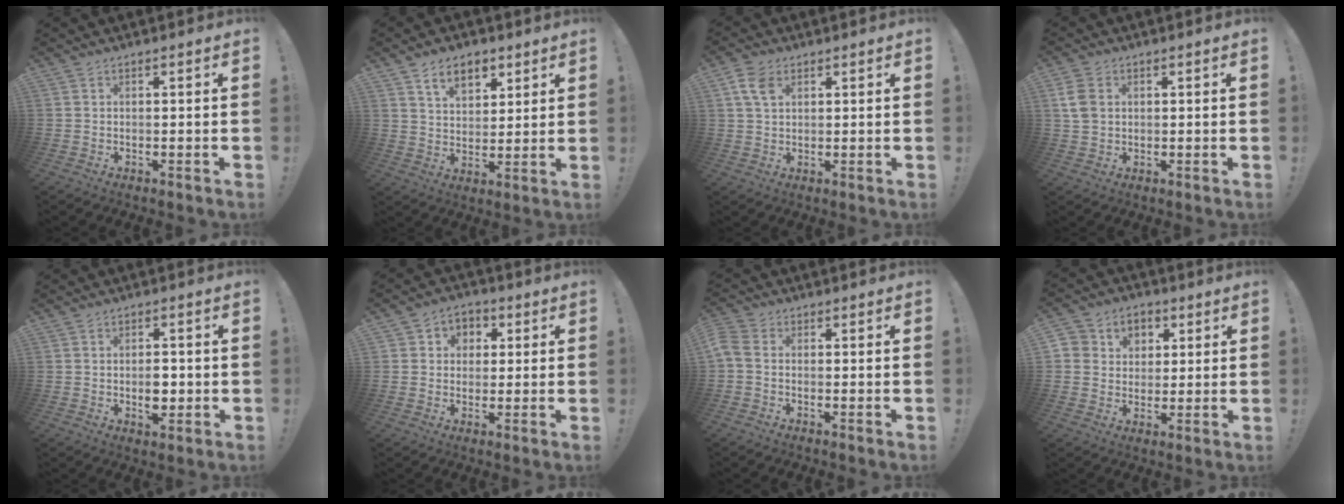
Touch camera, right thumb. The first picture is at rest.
{"total": 9.2, "force": [5.5, 5.6, 4.8], "torque": [-0.073, -0.019, 0.101]}
{"total": 6.2, "force": [2.6, 4.0, 3.9], "torque": [-0.070, 0.002, 0.051]}
{"total": 6.2, "force": [1.5, 4.6, 4.0], "torque": [-0.083, 0.001, 0.027]}
{"total": 4.6, "force": [-1.0, 3.3, 3.1], "torque": [-0.035, 0.003, -0.017]}
{"total": 5.3, "force": [0.0, 5.2, 1.3], "torque": [-0.014, 0.007, 0.002]}
{"total": 3.5, "force": [-0.3, 2.4, 2.5], "torque": [-0.061, 0.001, -0.003]}
{"total": 7.2, "force": [1.3, 6.9, 1.5], "torque": [-0.019, -0.003, 0.030]}